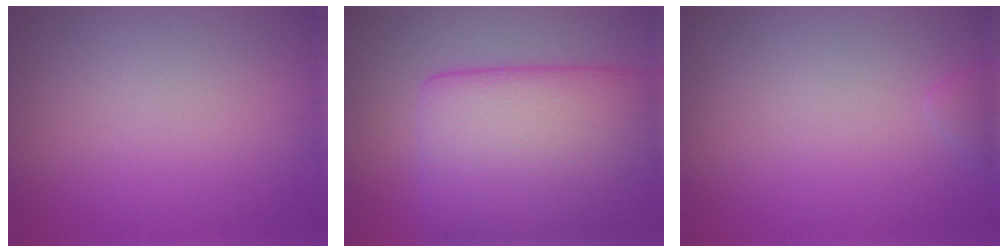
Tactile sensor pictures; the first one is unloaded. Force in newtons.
{"total": 14.3, "press": 14.3, "slide": 0.9}
{"total": 0.8, "press": 0.8, "slide": 0.1}